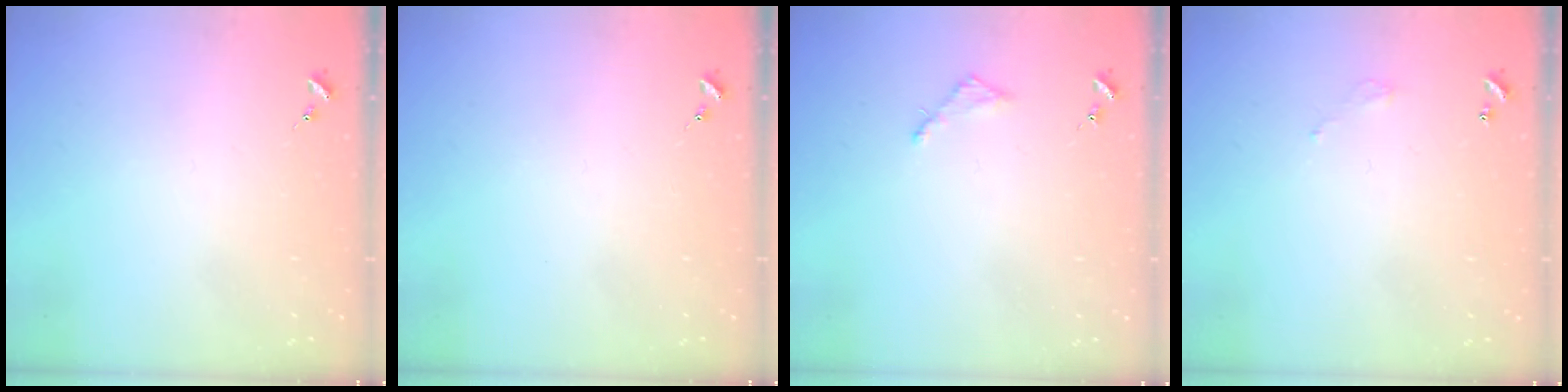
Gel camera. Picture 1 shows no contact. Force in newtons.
{"total": 0.0}
{"total": 2.8, "press": 2.7, "slide": 0.3}
{"total": 3.0, "press": 3.0, "slide": 0.2}